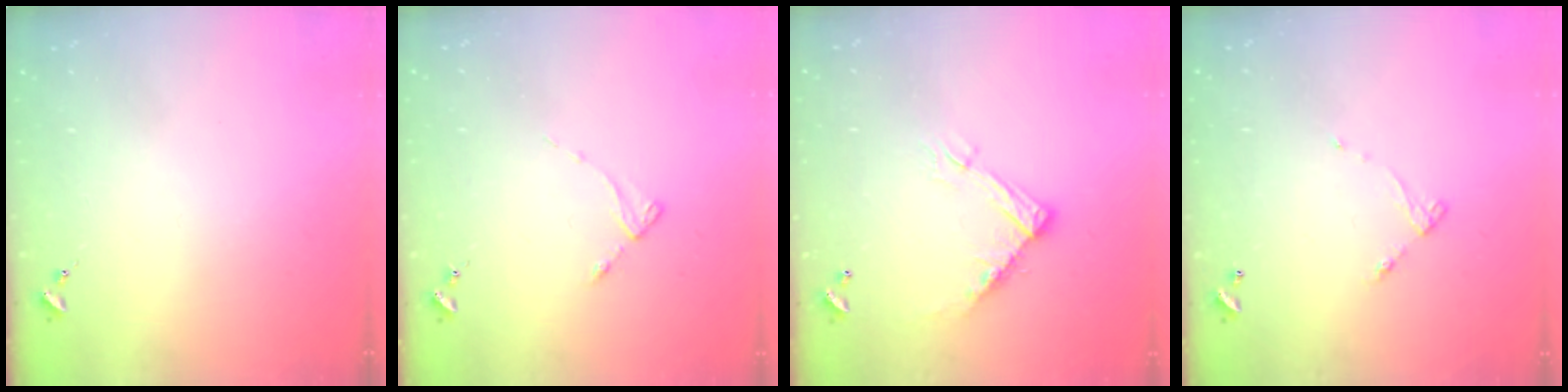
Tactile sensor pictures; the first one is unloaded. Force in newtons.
{"total": 2.8, "press": 2.8, "slide": 0.3}
{"total": 11.8, "press": 11.8, "slide": 0.5}
{"total": 4.2, "press": 4.2, "slide": 0.2}